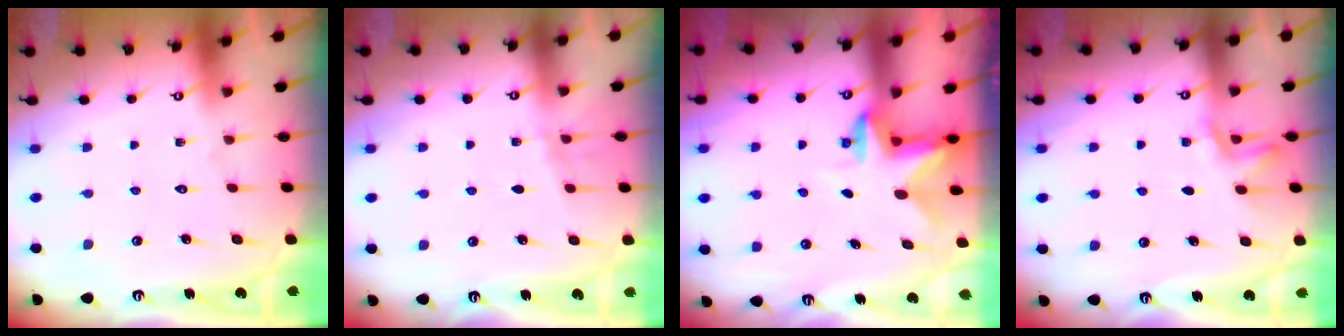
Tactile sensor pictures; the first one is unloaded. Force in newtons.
{"total": 4.7, "press": 3.9, "slide": 2.7}
{"total": 2.6, "press": 2.6, "slide": 0.4}
{"total": 2.0, "press": 1.6, "slide": 1.1}